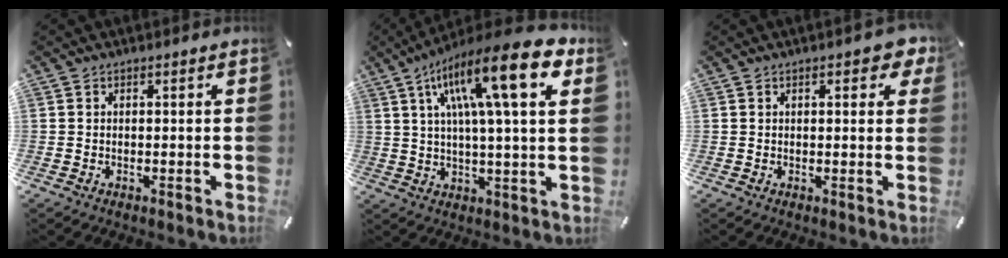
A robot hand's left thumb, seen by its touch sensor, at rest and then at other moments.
{"total": 20.0, "force": [8.7, 3.8, 17.6], "torque": [-0.300, -0.026, 0.127]}
{"total": 3.6, "force": [1.5, 1.5, 2.8], "torque": [-0.043, 0.002, 0.023]}